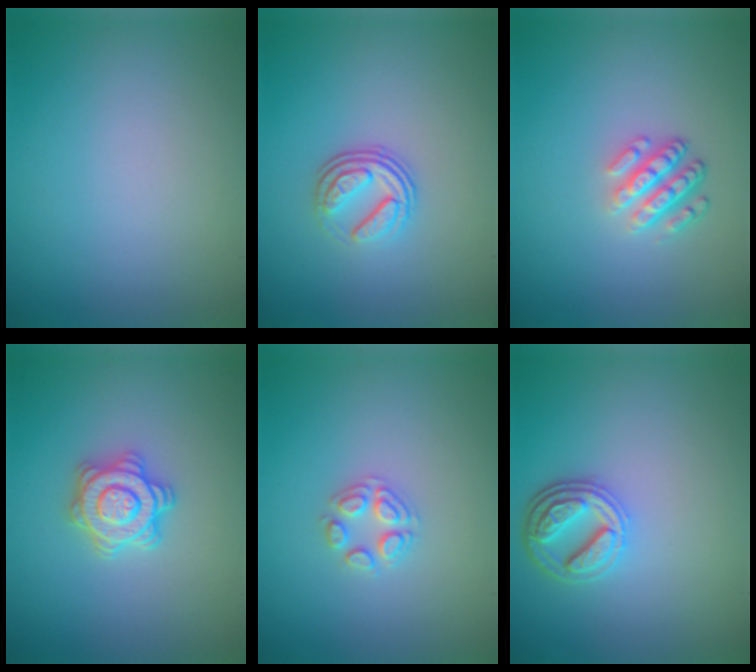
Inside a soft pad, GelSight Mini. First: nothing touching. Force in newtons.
{"total": 3.5, "press": 2.4, "slide": 2.5}
{"total": 3.6, "press": 2.6, "slide": 2.5}
{"total": 3.6, "press": 3.3, "slide": 1.4}
{"total": 2.2, "press": 2.2, "slide": 0.2}
{"total": 3.7, "press": 3.0, "slide": 2.1}